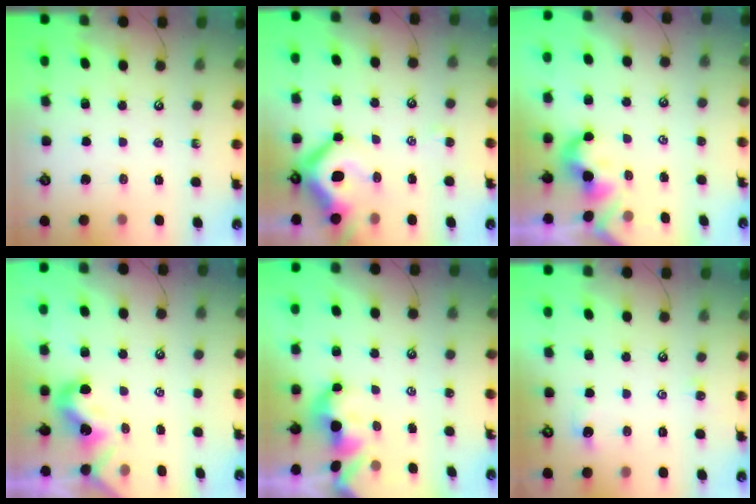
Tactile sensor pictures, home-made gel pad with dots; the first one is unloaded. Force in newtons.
{"total": 9.2, "press": 9.0, "slide": 1.7}
{"total": 2.1, "press": 2.0, "slide": 0.5}
{"total": 0.7, "press": 0.6, "slide": 0.4}
{"total": 2.4, "press": 2.3, "slide": 0.3}
{"total": 0.0}